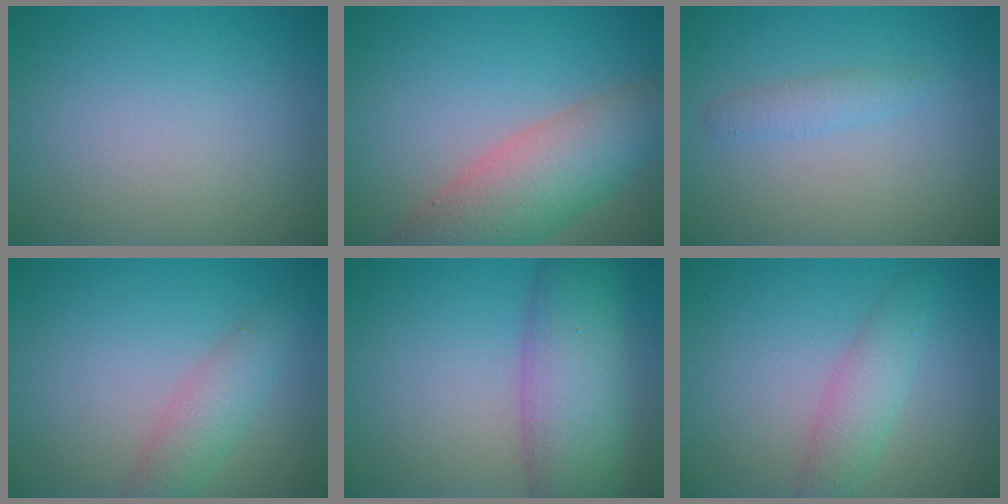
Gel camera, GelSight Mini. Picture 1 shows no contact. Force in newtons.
{"total": 7.4, "press": 7.4, "slide": 0.3}
{"total": 1.4, "press": 1.4, "slide": 0.0}
{"total": 3.0, "press": 3.0, "slide": 0.1}
{"total": 8.0, "press": 8.0, "slide": 0.2}
{"total": 2.9, "press": 2.9, "slide": 0.0}